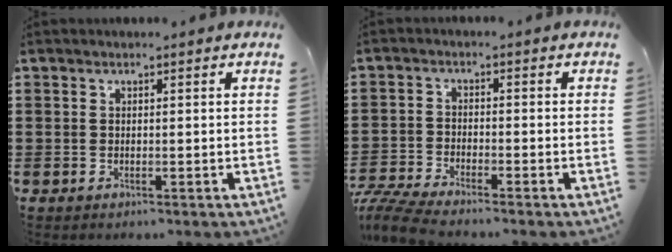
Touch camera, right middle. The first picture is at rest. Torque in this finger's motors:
{"motor_torque": [0.91, -0.56, 0.17, 0.05]}